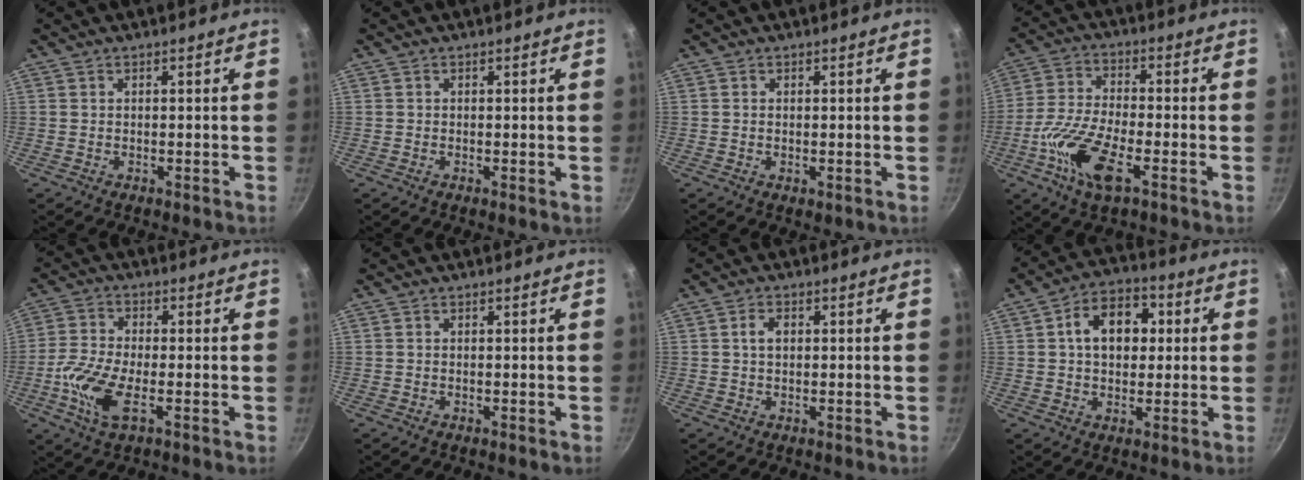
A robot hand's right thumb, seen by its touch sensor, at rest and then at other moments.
{"total": 0.0}
{"total": 0.9, "force": [0.1, 0.5, 0.8], "torque": [-0.012, -0.003, -0.001]}
{"total": 12.0, "force": [-4.7, 4.4, 10.2], "torque": [-0.203, 0.018, -0.101]}
{"total": 8.7, "force": [-2.5, 3.5, 7.5], "torque": [-0.162, 0.007, -0.059]}
{"total": 0.0}
{"total": 2.3, "force": [0.3, 1.6, 1.7], "torque": [-0.022, 0.005, 0.005]}
{"total": 11.1, "force": [1.9, 7.9, 7.6], "torque": [-0.077, 0.016, 0.017]}